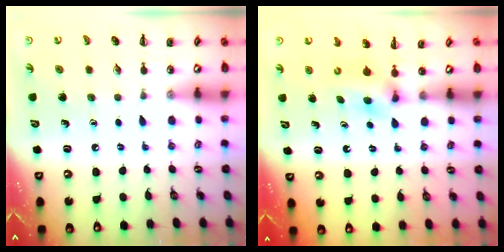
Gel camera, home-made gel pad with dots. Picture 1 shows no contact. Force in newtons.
{"total": 3.8, "press": 3.6, "slide": 1.2}